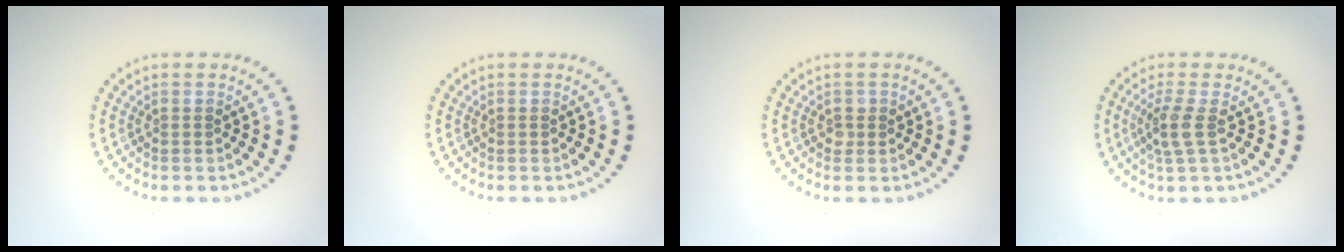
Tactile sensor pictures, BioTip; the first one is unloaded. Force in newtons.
{"total": 0.0}
{"total": 0.9, "press": 0.9, "slide": 0.1}
{"total": 2.3, "press": 1.8, "slide": 1.4}